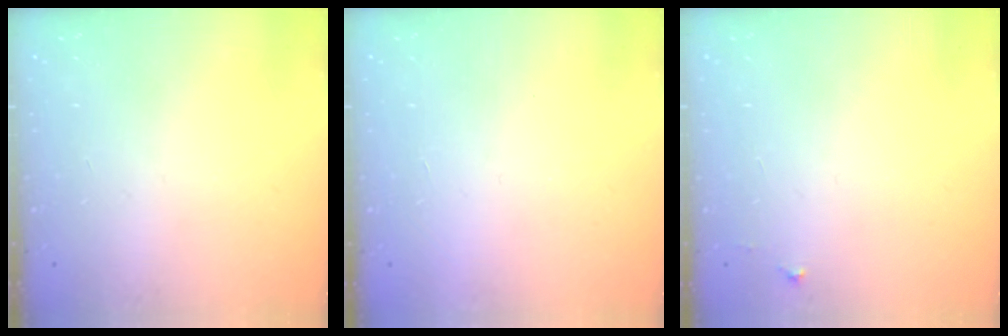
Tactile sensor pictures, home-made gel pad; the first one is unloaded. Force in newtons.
{"total": 1.6, "press": 1.6, "slide": 0.1}
{"total": 3.9, "press": 3.9, "slide": 0.4}